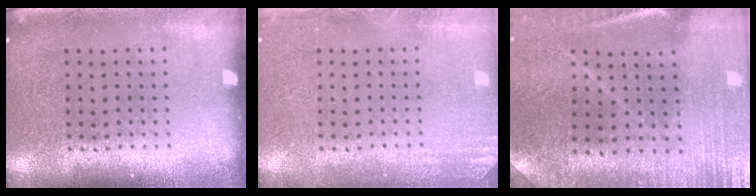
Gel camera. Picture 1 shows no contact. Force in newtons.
{"total": 1.8, "press": 1.8, "slide": 0.2}
{"total": 0.9, "press": 0.9, "slide": 0.1}